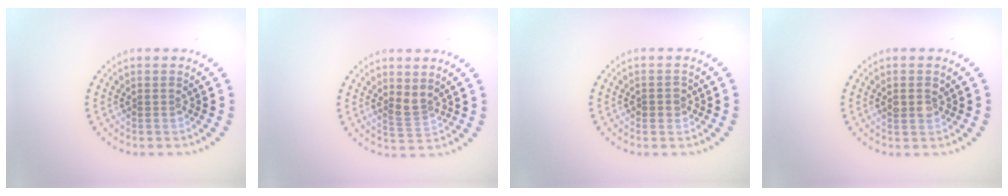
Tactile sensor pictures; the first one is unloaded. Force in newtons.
{"total": 1.8, "press": 1.3, "slide": 1.2}
{"total": 1.0, "press": 1.0, "slide": 0.2}
{"total": 1.6, "press": 1.6, "slide": 0.5}